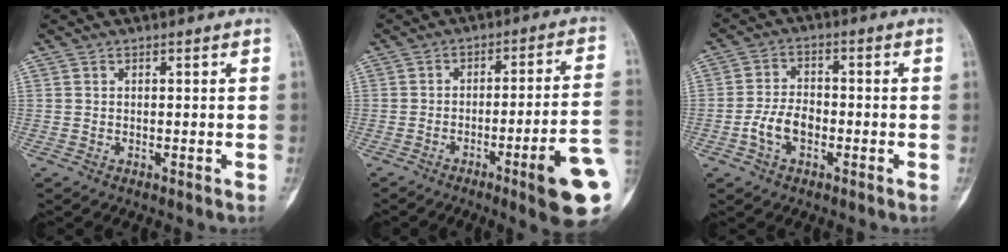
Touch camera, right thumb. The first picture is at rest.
{"total": 14.7, "force": [-5.5, 1.2, 13.6], "torque": [-0.157, 0.022, -0.074]}
{"total": 6.0, "force": [-2.1, 3.7, 4.3], "torque": [-0.079, 0.021, -0.043]}